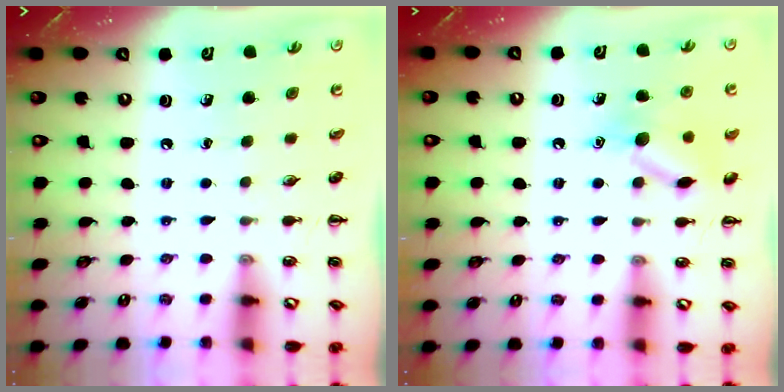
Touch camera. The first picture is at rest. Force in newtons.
{"total": 10.9, "press": 10.9, "slide": 0.5}